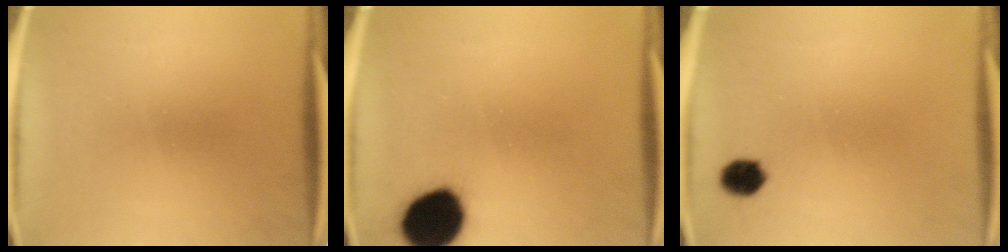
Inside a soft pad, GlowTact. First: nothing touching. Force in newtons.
{"total": 15.3}
{"total": 3.8}